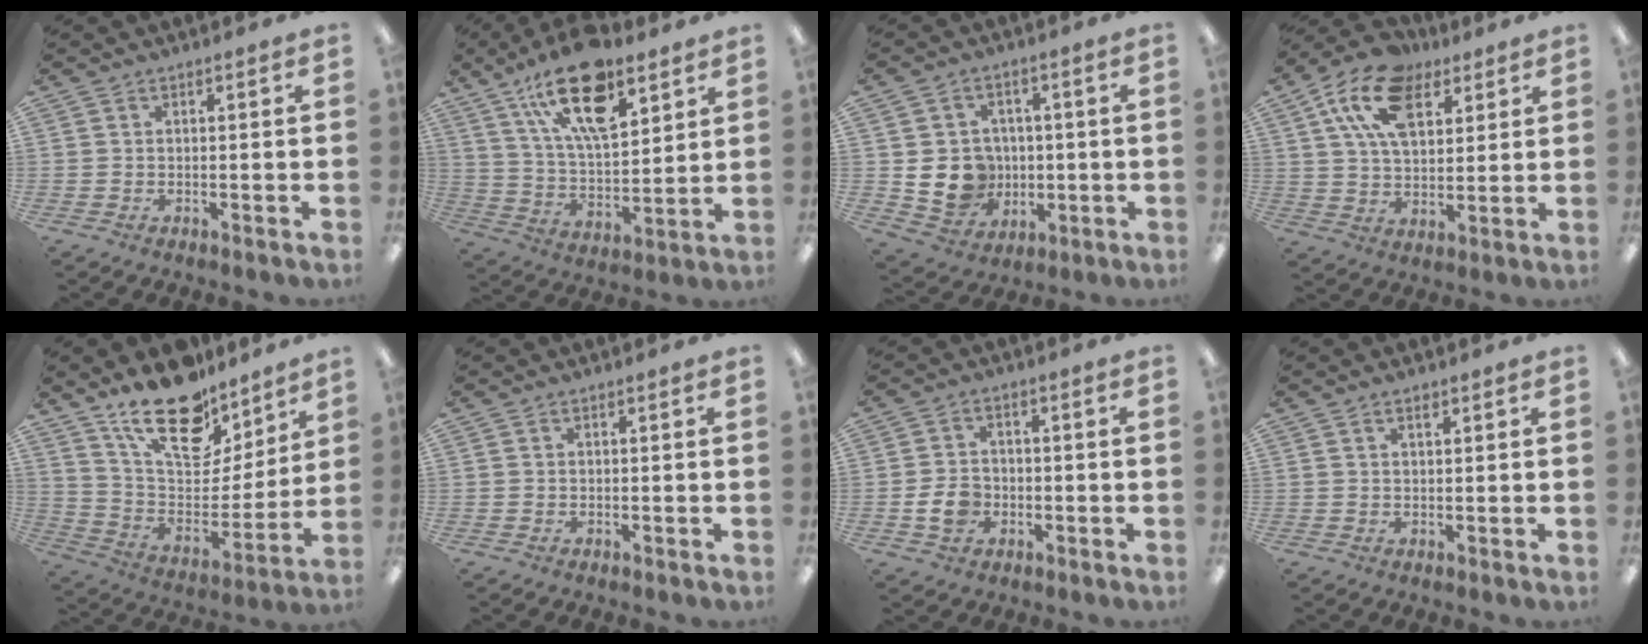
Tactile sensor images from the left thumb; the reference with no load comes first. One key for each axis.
{"total": 20.8, "fx": 12.5, "fy": 9.1, "fz": 13.9, "tx": -0.230, "ty": -0.056, "tz": 0.213}
{"total": 10.1, "fx": -0.6, "fy": 9.3, "fz": 3.9, "tx": -0.088, "ty": 0.009, "tz": -0.001}
{"total": 16.3, "fx": 8.2, "fy": 9.8, "fz": 10.1, "tx": -0.180, "ty": -0.010, "tz": 0.151}
{"total": 21.7, "fx": 15.7, "fy": 10.1, "fz": 11.0, "tx": -0.179, "ty": -0.106, "tz": 0.281}
{"total": 0.0}
{"total": 6.0, "fx": -1.6, "fy": 4.6, "fz": 3.6, "tx": -0.072, "ty": 0.009, "tz": -0.028}
{"total": 1.3, "fx": 1.0, "fy": 0.5, "fz": 0.8, "tx": -0.017, "ty": 0.000, "tz": 0.017}